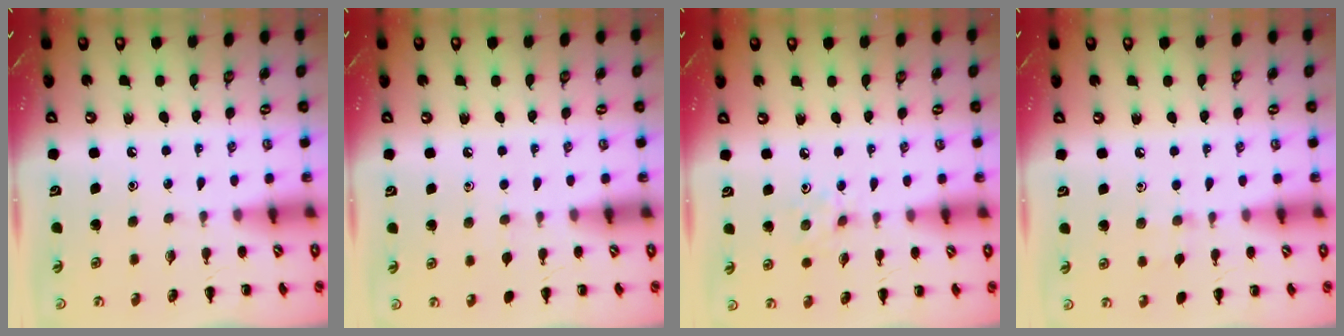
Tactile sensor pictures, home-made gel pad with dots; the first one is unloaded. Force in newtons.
{"total": 2.5, "press": 2.2, "slide": 1.2}
{"total": 4.0, "press": 3.8, "slide": 1.3}
{"total": 4.9, "press": 4.6, "slide": 1.5}